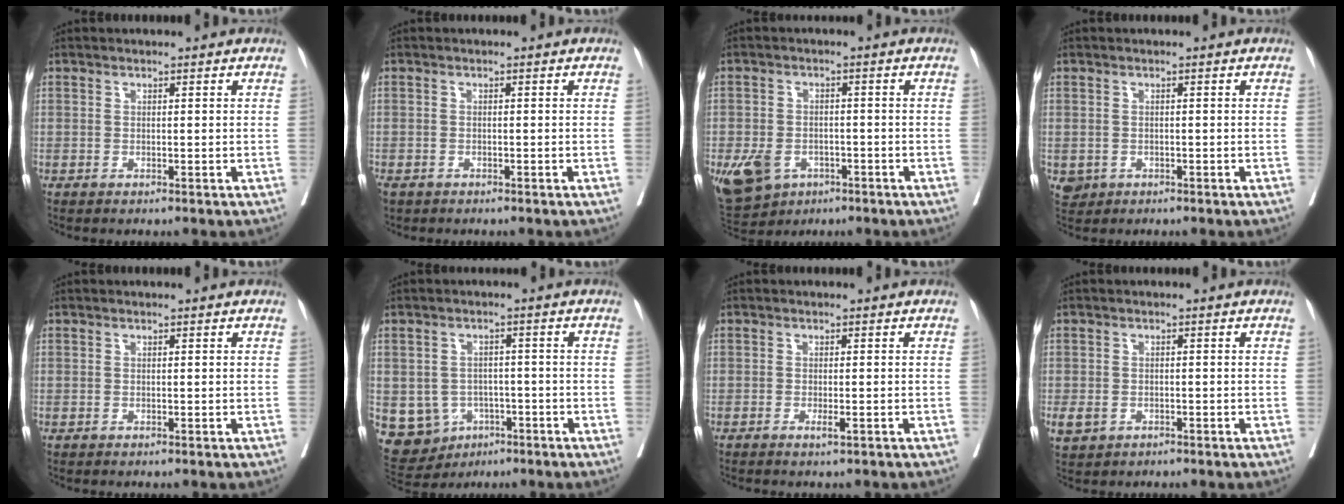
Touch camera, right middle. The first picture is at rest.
{"total": 2.1, "force": [-1.5, 0.8, 1.2], "torque": [-0.027, -0.003, -0.018]}
{"total": 10.3, "force": [-4.8, 7.6, 4.9], "torque": [-0.119, 0.000, -0.065]}
{"total": 1.9, "force": [-0.7, 1.7, 0.6], "torque": [-0.010, 0.002, 0.000]}
{"total": 0.0}
{"total": 10.3, "force": [-3.5, 9.2, 2.8], "torque": [-0.071, 0.018, -0.039]}
{"total": 1.0, "force": [-0.3, 0.0, 1.0], "torque": [-0.020, -0.001, -0.007]}
{"total": 3.0, "force": [-1.4, 2.2, 1.5], "torque": [-0.031, -0.002, -0.016]}